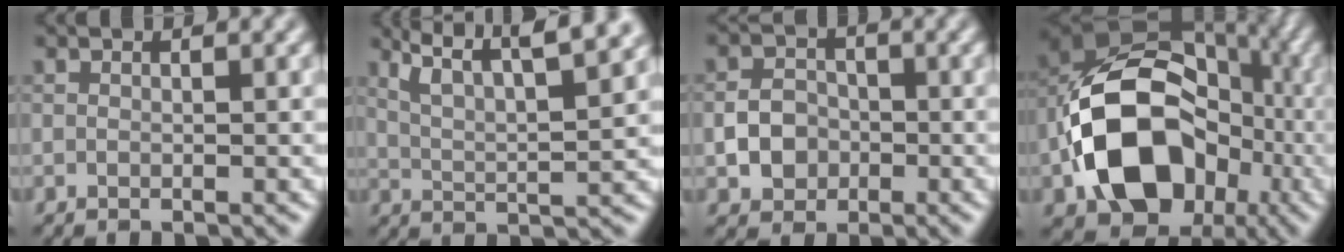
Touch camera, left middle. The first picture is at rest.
{"total": 8.3, "force": [6.3, 2.0, 5.0], "torque": [-0.077, 0.026, 0.076]}
{"total": 3.1, "force": [-0.9, 2.6, 1.4], "torque": [-0.021, 0.002, -0.018]}
{"total": 14.7, "force": [-3.8, 10.5, 9.5], "torque": [-0.155, -0.004, -0.084]}